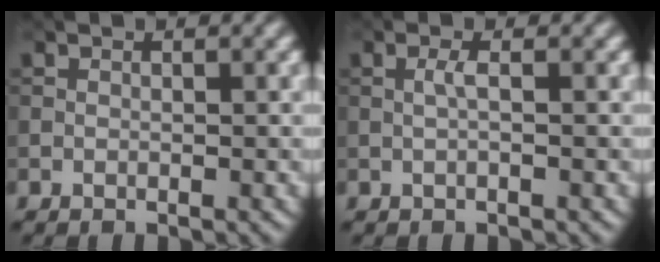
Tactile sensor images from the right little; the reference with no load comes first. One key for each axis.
{"total": 1.0, "fx": 0.0, "fy": 0.1, "fz": 0.9, "tx": -0.021, "ty": 0.003, "tz": 0.000}